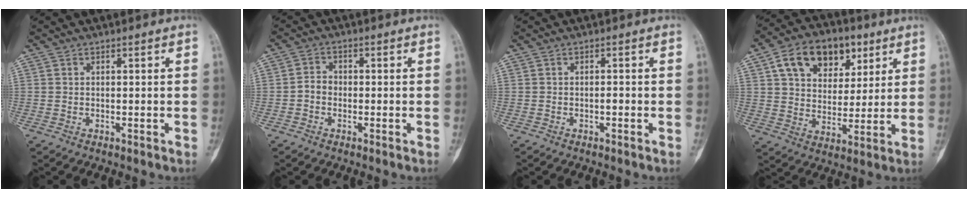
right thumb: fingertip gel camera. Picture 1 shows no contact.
{"total": 2.7, "force": [-0.8, 2.2, 1.3], "torque": [-0.014, 0.011, -0.022]}
{"total": 0.9, "force": [-0.4, 0.4, 0.7], "torque": [-0.009, 0.002, -0.008]}
{"total": 15.7, "force": [7.1, 10.6, 9.1], "torque": [-0.113, -0.009, 0.119]}